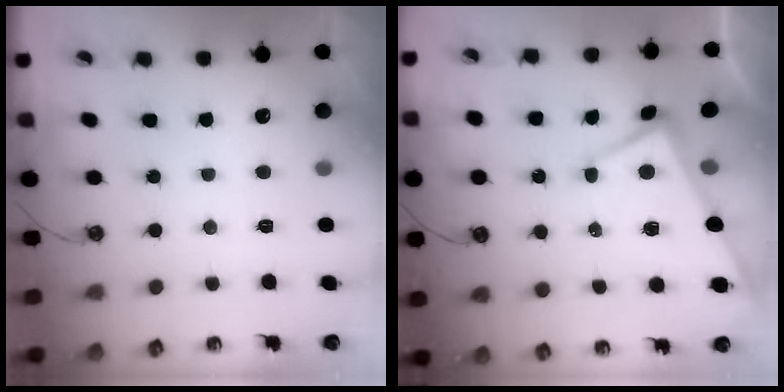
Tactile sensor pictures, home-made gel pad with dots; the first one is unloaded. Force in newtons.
{"total": 2.4, "press": 2.4, "slide": 0.3}